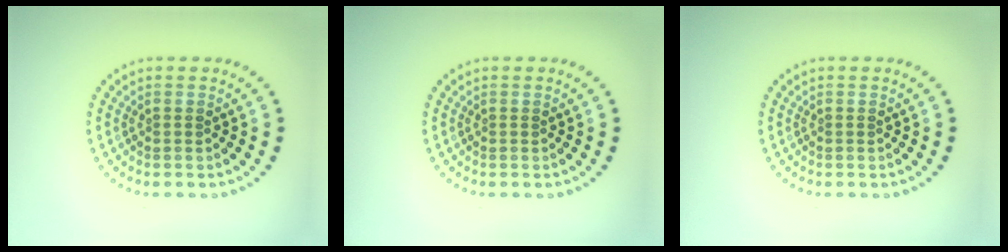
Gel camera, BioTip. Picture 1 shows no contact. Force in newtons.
{"total": 0.0}
{"total": 0.0}